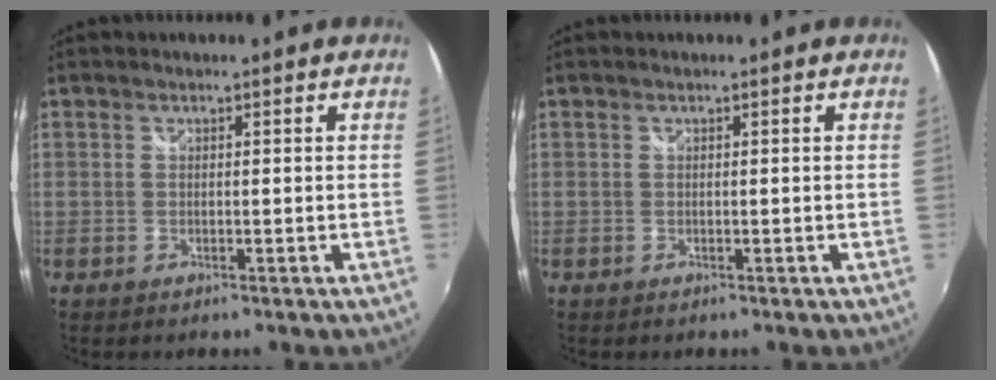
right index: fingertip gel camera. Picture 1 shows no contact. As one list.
[{"total": 0.0}]